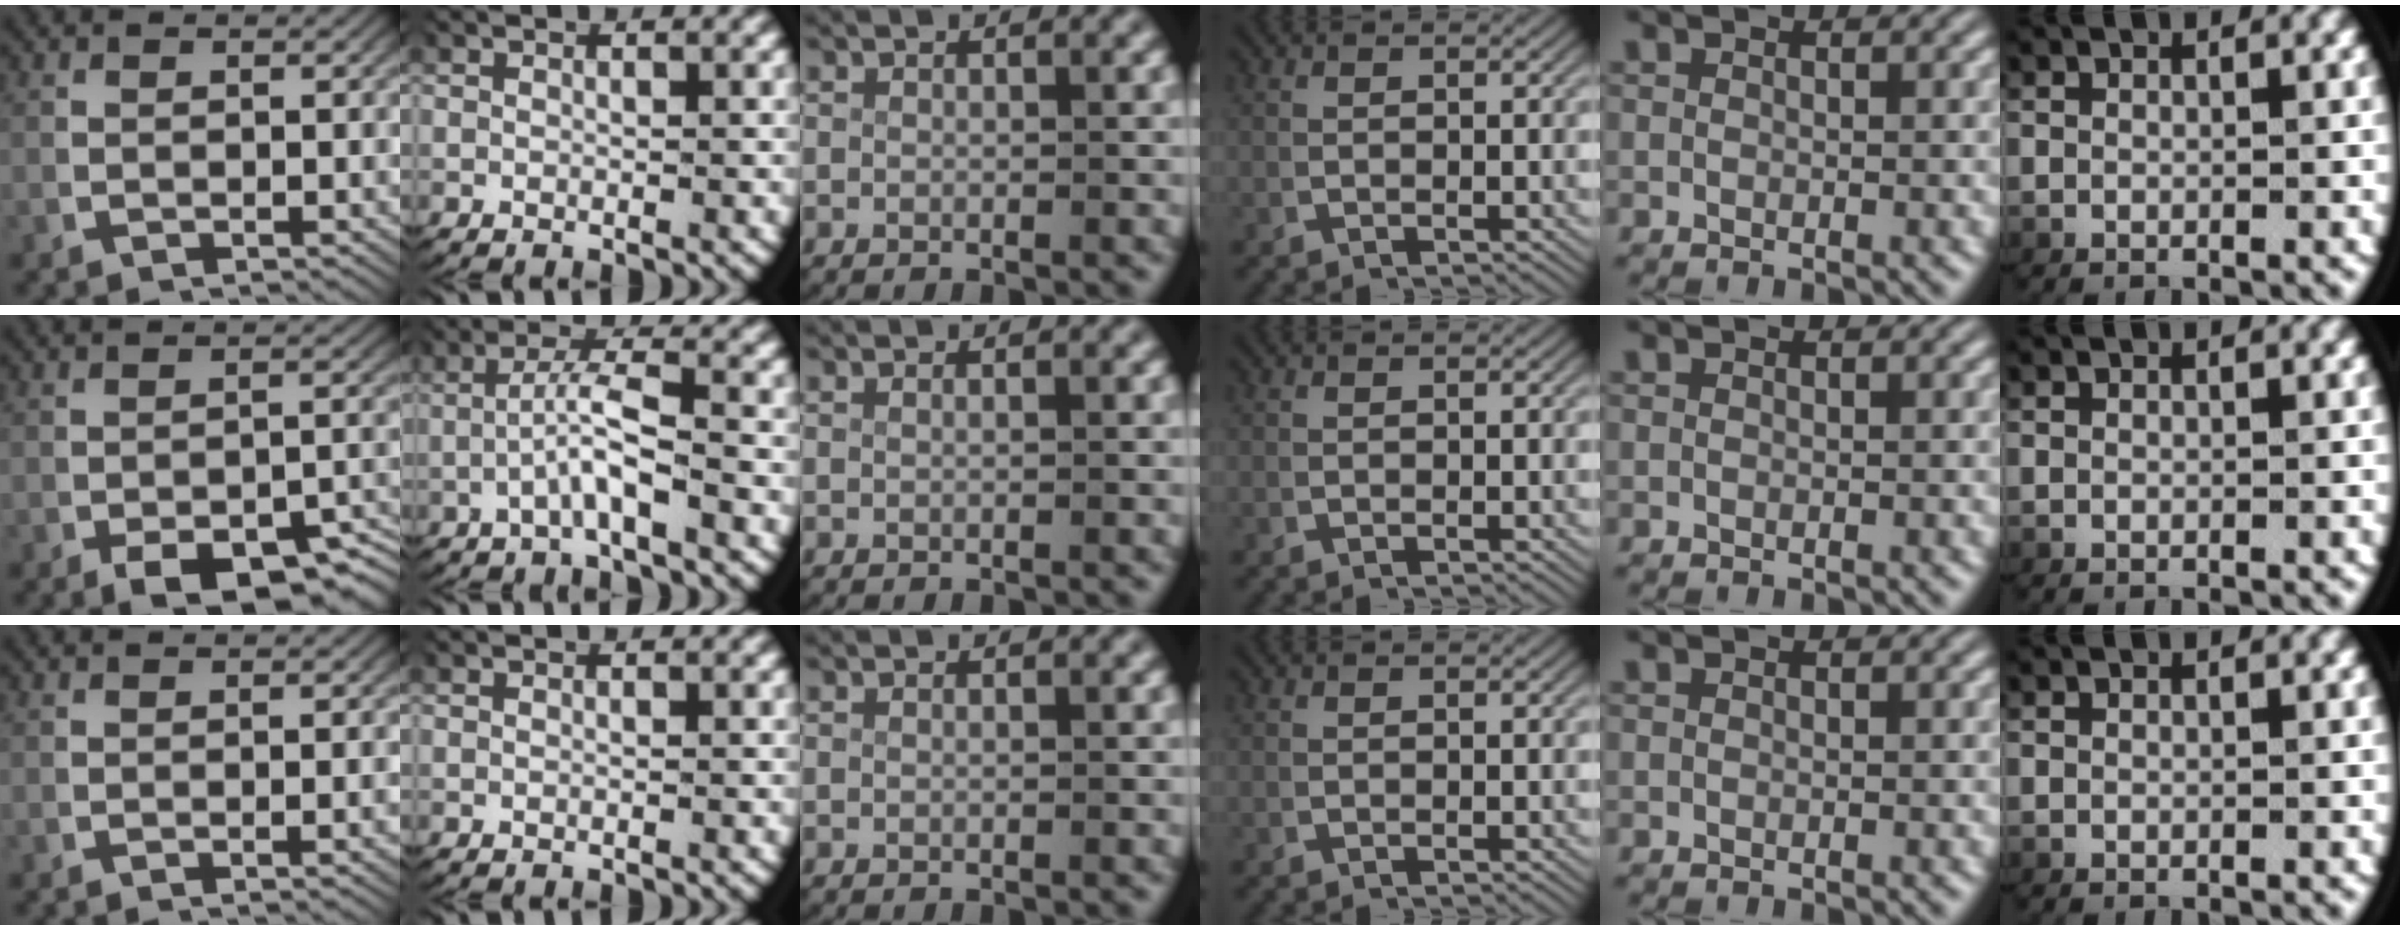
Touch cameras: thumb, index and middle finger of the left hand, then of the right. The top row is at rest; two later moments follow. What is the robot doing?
{"motion": "lift_and_place", "object": "keyboard"}